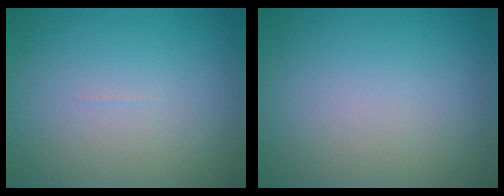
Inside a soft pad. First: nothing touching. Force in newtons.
{"total": 0.0}